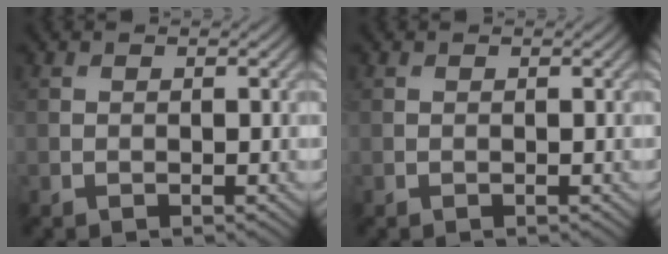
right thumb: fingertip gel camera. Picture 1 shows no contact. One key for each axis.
{"total": 0.0}